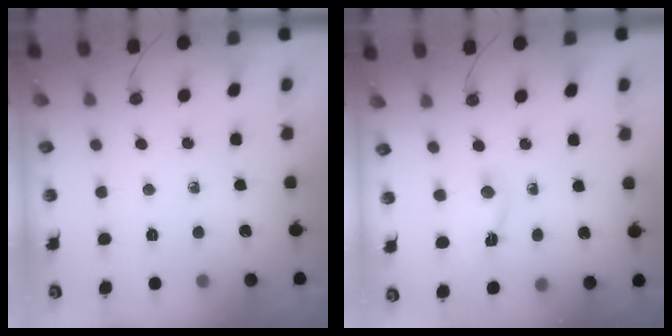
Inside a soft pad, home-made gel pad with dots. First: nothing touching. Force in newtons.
{"total": 1.8, "press": 1.8, "slide": 0.3}